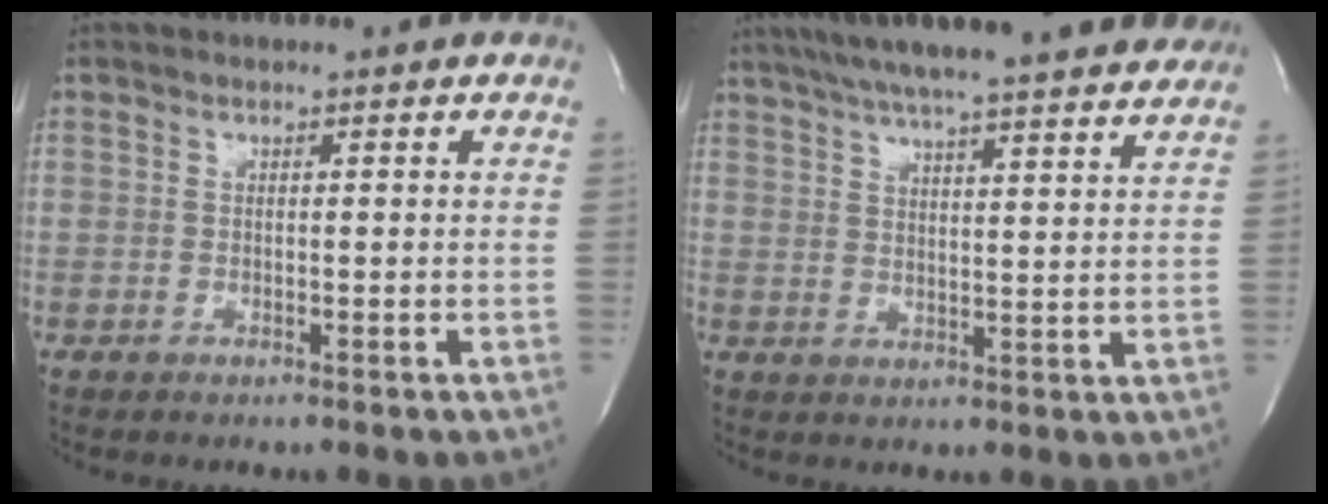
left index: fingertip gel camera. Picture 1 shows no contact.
{"total": 22.6, "force": [19.3, 2.0, 11.5], "torque": [-0.190, 0.019, 0.257]}